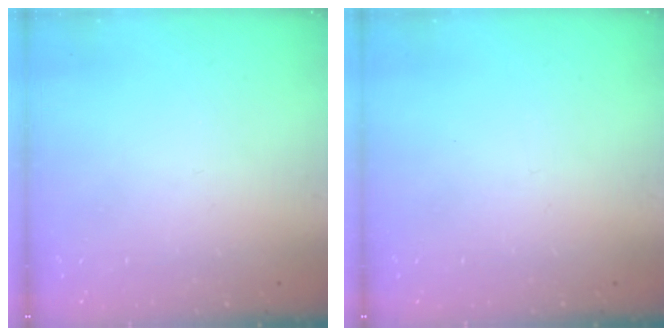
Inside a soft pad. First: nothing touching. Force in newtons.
{"total": 0.0}